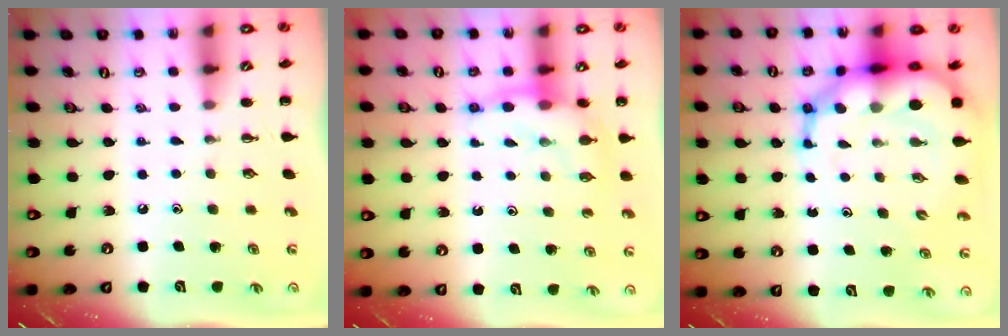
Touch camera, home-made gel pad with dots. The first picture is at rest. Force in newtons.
{"total": 10.2, "press": 10.1, "slide": 1.6}
{"total": 14.7, "press": 14.3, "slide": 3.6}